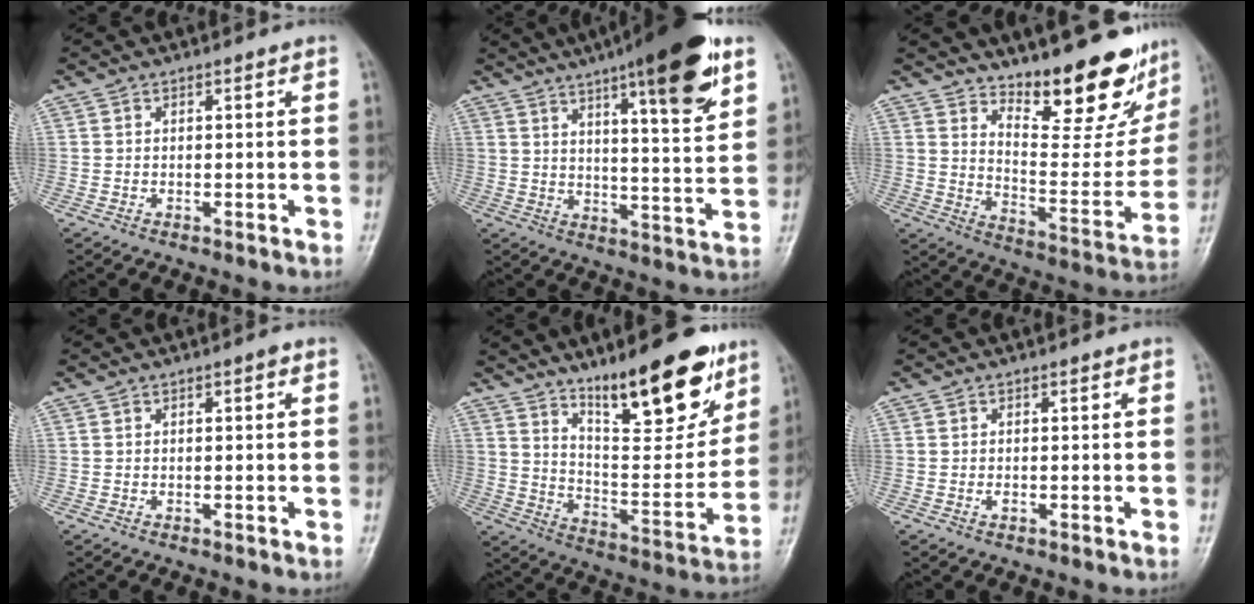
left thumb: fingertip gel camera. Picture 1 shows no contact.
{"total": 18.7, "force": [10.9, 3.6, 14.8], "torque": [-0.194, -0.046, 0.159]}
{"total": 18.9, "force": [14.7, 6.1, 10.2], "torque": [-0.100, -0.117, 0.216]}
{"total": 0.7, "force": [0.3, 0.2, 0.6], "torque": [-0.009, 0.001, 0.001]}
{"total": 20.0, "force": [13.3, 6.2, 13.6], "torque": [-0.153, -0.083, 0.217]}
{"total": 0.7, "force": [0.0, 0.4, 0.6], "torque": [-0.010, 0.001, 0.001]}